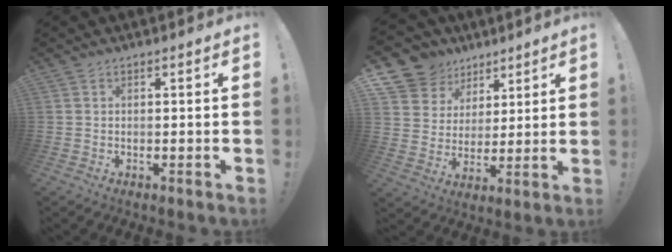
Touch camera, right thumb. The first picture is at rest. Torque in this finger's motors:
{"motor_torque": [-0.76, 1.45, 0.27, 0.20, 0.04]}